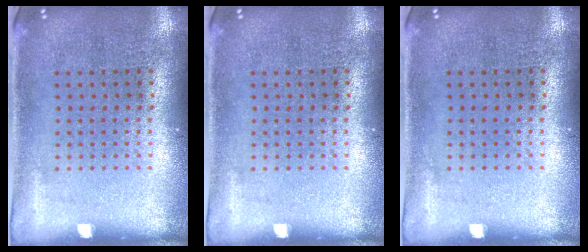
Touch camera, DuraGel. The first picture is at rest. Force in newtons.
{"total": 0.0}
{"total": 0.0}